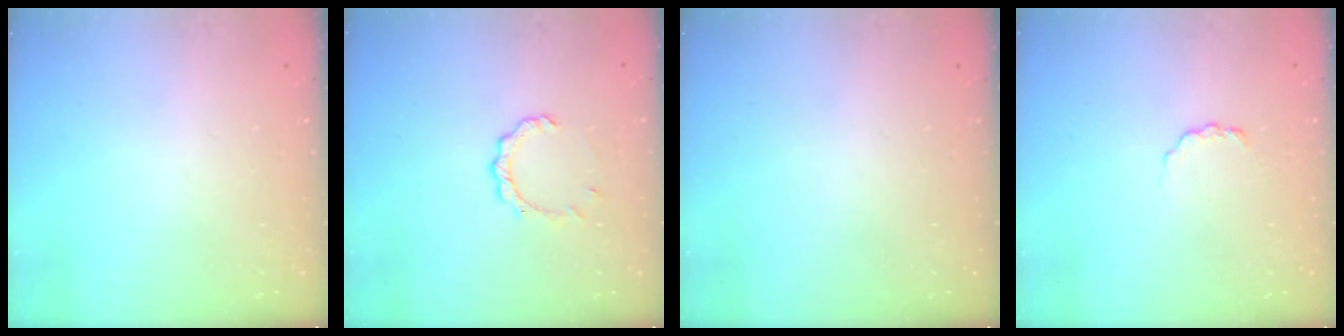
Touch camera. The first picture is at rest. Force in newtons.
{"total": 4.1, "press": 4.1, "slide": 0.3}
{"total": 0.0}
{"total": 2.6, "press": 2.6, "slide": 0.3}